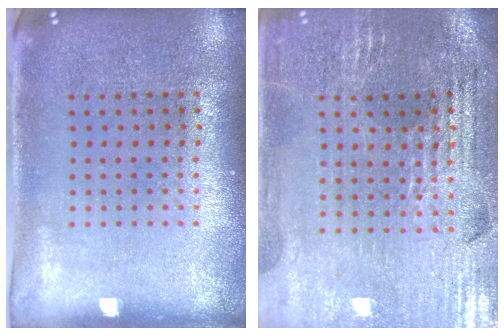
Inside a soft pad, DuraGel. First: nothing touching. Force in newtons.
{"total": 2.9, "press": 2.8, "slide": 0.4}